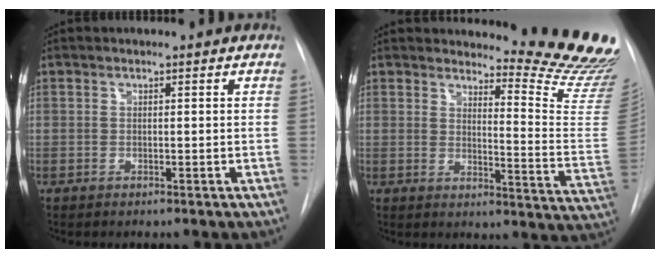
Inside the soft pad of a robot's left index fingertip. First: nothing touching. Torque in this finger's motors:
{"motor_torque": [0.92, -1.20, 0.14, 0.00]}